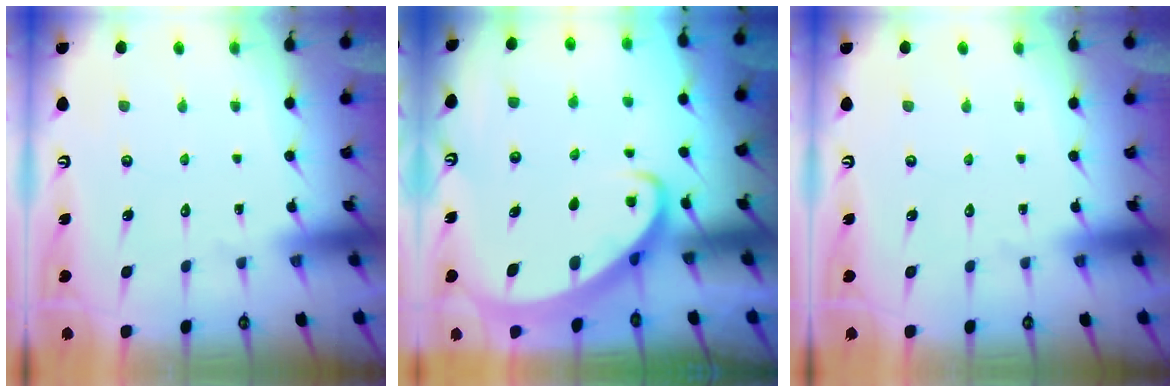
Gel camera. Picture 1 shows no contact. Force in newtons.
{"total": 2.7, "press": 2.7, "slide": 0.2}
{"total": 0.0}